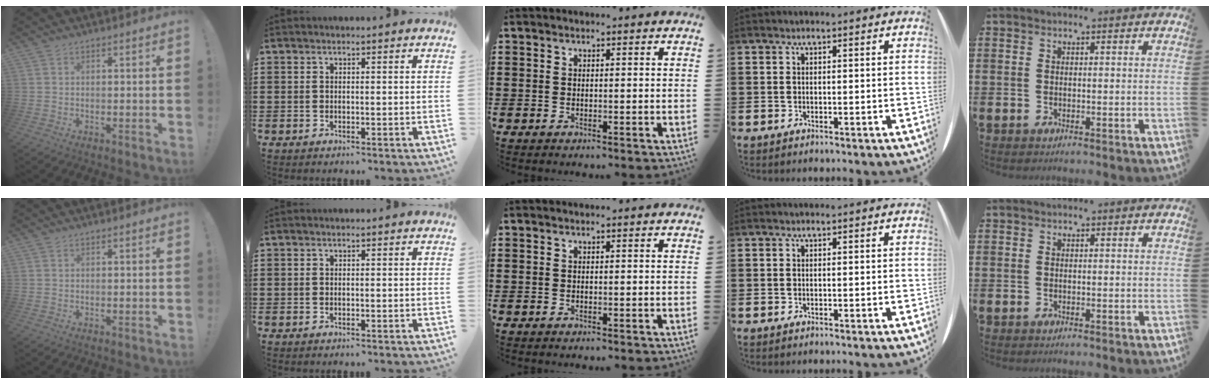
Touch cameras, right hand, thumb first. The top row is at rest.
{}